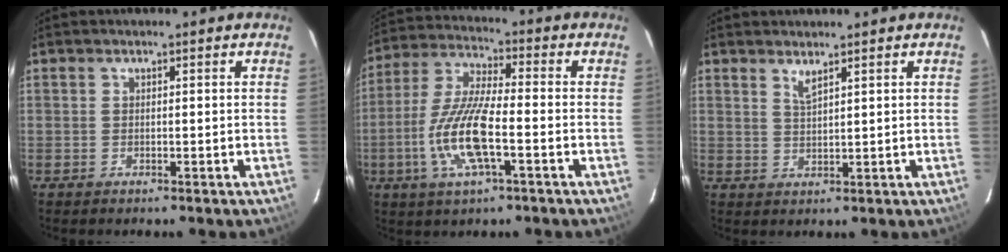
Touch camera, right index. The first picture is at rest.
{"total": 13.1, "force": [-4.0, 3.0, 12.1], "torque": [-0.258, -0.005, -0.080]}
{"total": 2.1, "force": [1.6, 0.2, 1.3], "torque": [-0.025, -0.002, 0.028]}